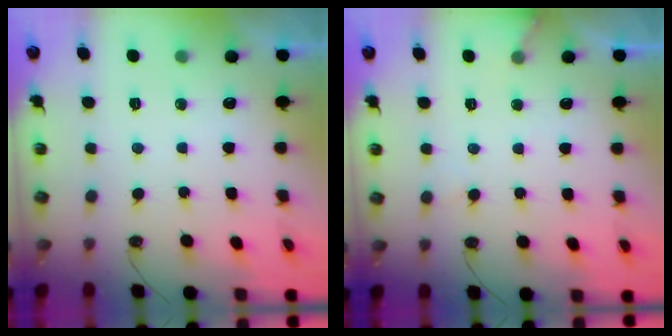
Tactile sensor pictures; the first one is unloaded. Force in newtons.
{"total": 6.2, "press": 6.2, "slide": 0.5}